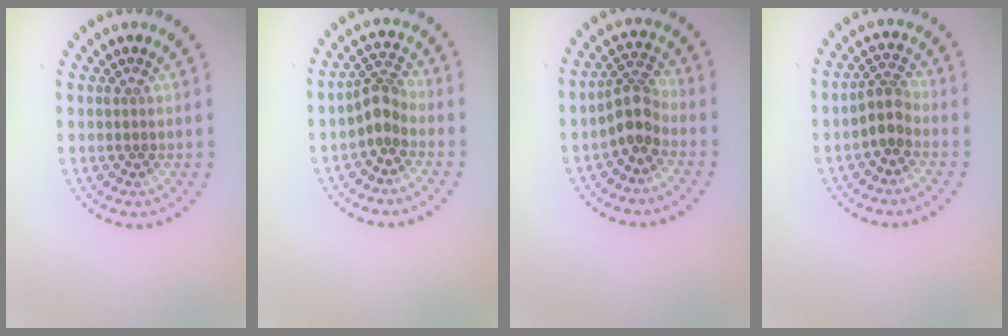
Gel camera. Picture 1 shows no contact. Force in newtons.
{"total": 2.4, "press": 1.8, "slide": 1.6}
{"total": 2.8, "press": 2.2, "slide": 1.7}
{"total": 2.2, "press": 1.7, "slide": 1.3}